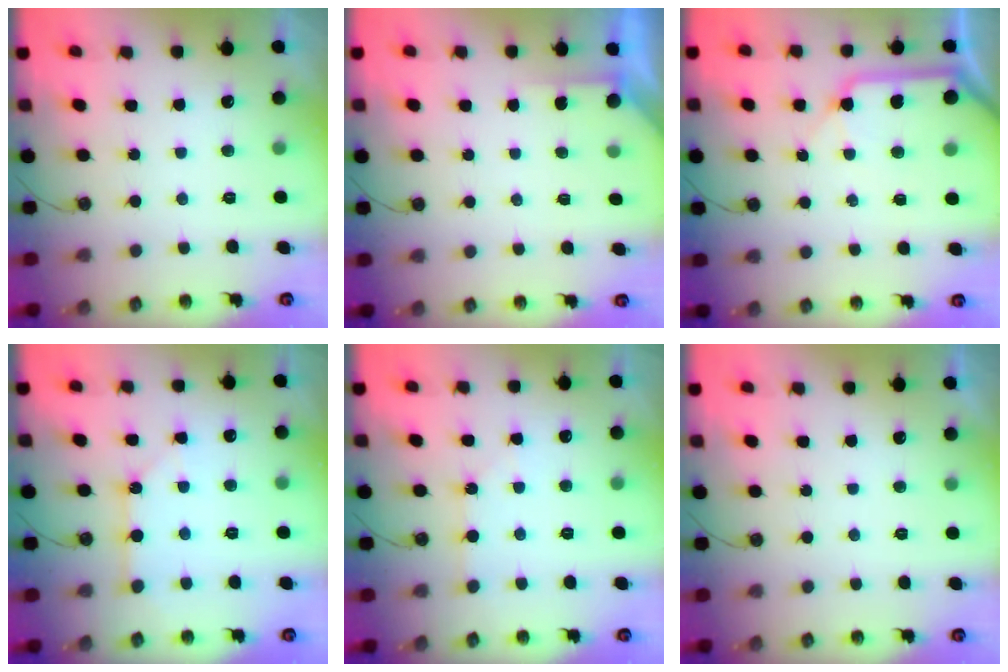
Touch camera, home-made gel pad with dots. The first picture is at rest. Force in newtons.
{"total": 2.5, "press": 2.5, "slide": 0.3}
{"total": 10.6, "press": 10.5, "slide": 1.6}
{"total": 2.8, "press": 2.8, "slide": 0.1}
{"total": 1.7, "press": 1.7, "slide": 0.3}
{"total": 0.0}